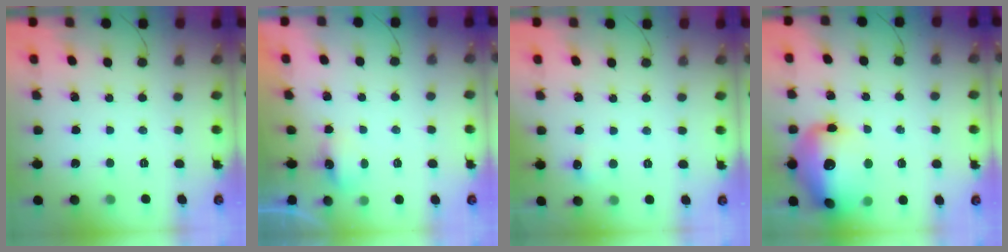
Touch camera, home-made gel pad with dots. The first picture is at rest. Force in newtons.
{"total": 3.7, "press": 3.5, "slide": 1.1}
{"total": 4.5, "press": 4.3, "slide": 1.3}
{"total": 22.1, "press": 20.7, "slide": 7.7}